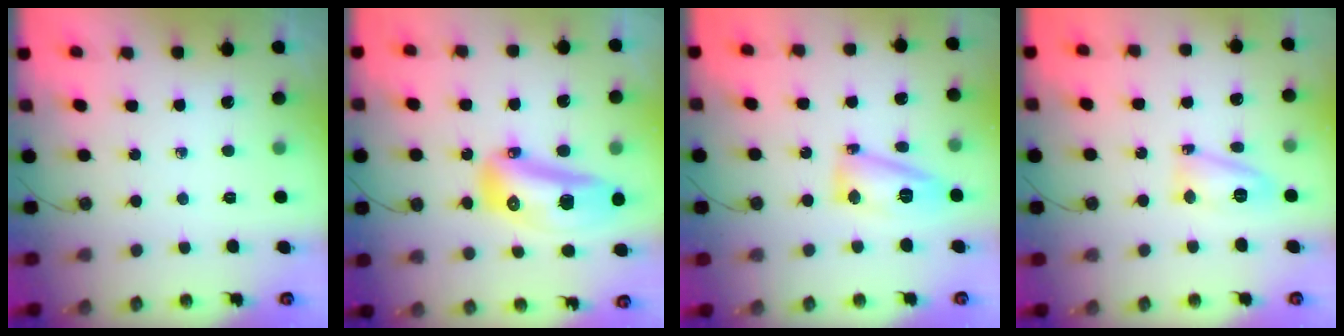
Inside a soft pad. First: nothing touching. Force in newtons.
{"total": 16.8, "press": 16.7, "slide": 1.9}
{"total": 11.3, "press": 11.2, "slide": 1.3}
{"total": 10.3, "press": 10.3, "slide": 0.8}